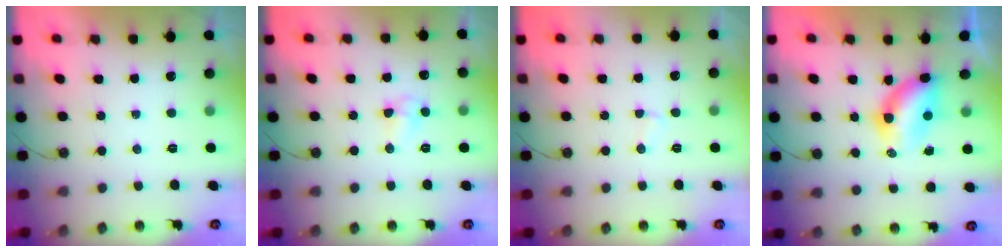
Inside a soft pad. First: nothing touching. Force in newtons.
{"total": 5.6, "press": 5.6, "slide": 0.8}
{"total": 2.3, "press": 2.3, "slide": 0.3}
{"total": 7.6, "press": 6.8, "slide": 3.3}